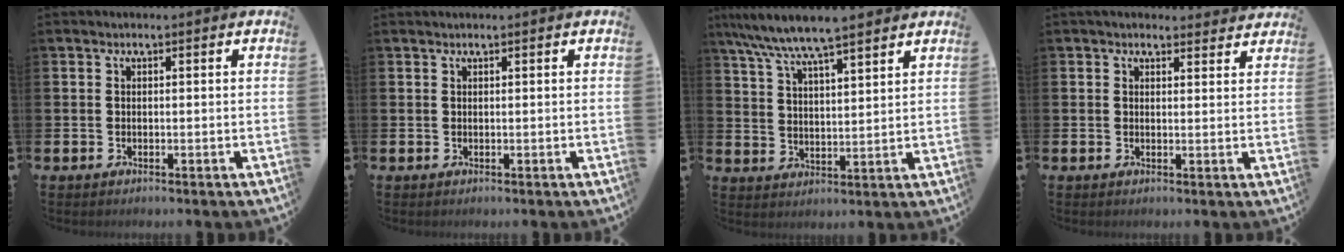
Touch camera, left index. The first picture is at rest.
{"total": 0.0}
{"total": 7.8, "force": [7.2, 0.6, 2.9], "torque": [-0.081, -0.029, 0.130]}
{"total": 2.4, "force": [2.3, 0.7, 0.2], "torque": [0.004, -0.011, 0.039]}